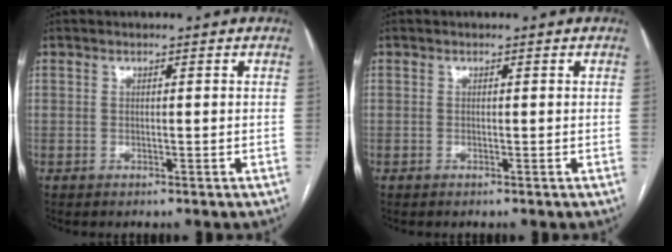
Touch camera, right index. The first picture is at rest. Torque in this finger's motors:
{"motor_torque": [0.06, 0.17, -0.04, 0.00]}